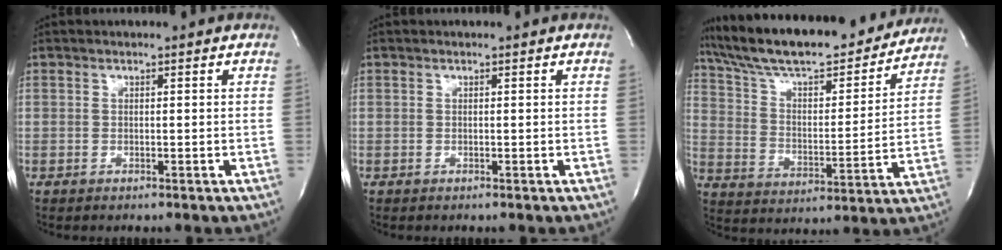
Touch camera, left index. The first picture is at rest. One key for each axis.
{"total": 0.0}
{"total": 24.3, "fx": 21.3, "fy": 4.8, "fz": 10.6, "tx": -0.181, "ty": 0.009, "tz": 0.322}